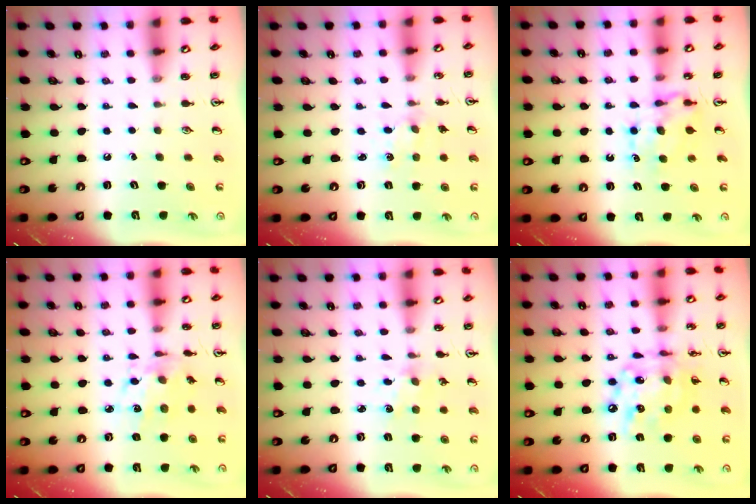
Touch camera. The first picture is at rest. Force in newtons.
{"total": 1.9, "press": 1.9, "slide": 0.3}
{"total": 7.5, "press": 7.4, "slide": 0.7}
{"total": 8.5, "press": 8.5, "slide": 0.8}
{"total": 1.6, "press": 1.5, "slide": 0.5}
{"total": 13.8, "press": 13.8, "slide": 1.2}